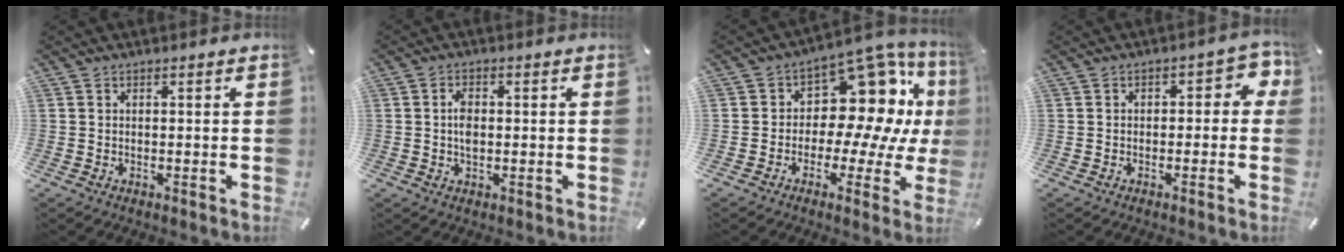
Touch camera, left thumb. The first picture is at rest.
{"total": 3.5, "force": [0.0, 2.1, 2.8], "torque": [-0.048, 0.001, -0.002]}
{"total": 14.5, "force": [5.1, 9.4, 9.7], "torque": [-0.150, -0.062, 0.084]}
{"total": 4.7, "force": [-0.5, 3.0, 3.6], "torque": [-0.044, 0.009, -0.017]}